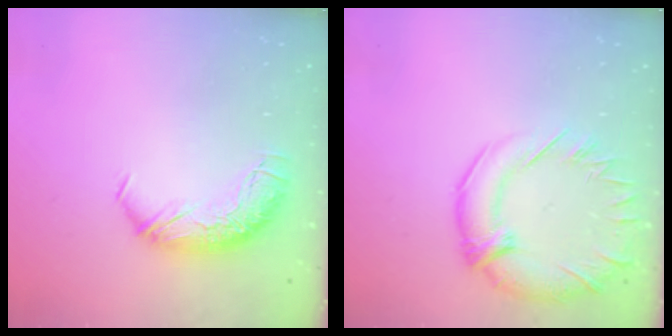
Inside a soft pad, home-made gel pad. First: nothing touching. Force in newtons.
{"total": 5.5, "press": 4.7, "slide": 2.8}